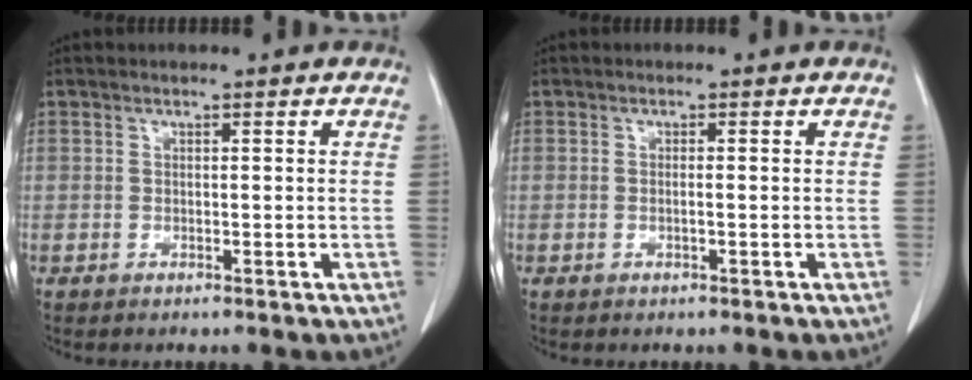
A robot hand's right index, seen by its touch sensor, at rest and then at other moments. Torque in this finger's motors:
{"motor_torque": [-0.07, 0.08, 0.00, -0.01]}